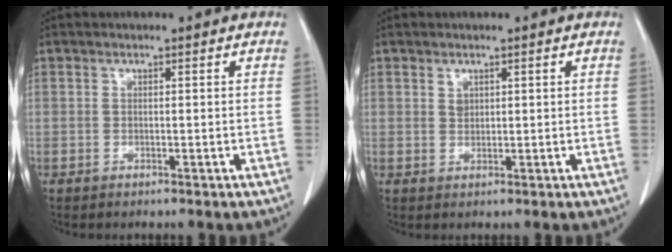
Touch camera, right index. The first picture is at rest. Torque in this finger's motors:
{"motor_torque": [-0.06, 0.09, 0.00, 0.00]}